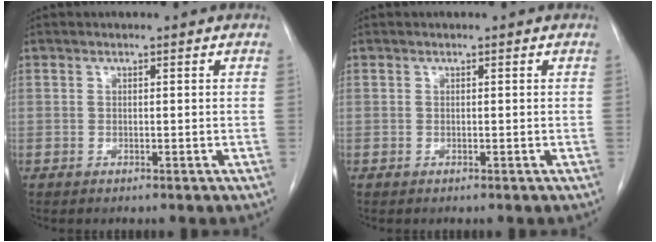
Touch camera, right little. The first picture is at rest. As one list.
[{"total": 0.0}]